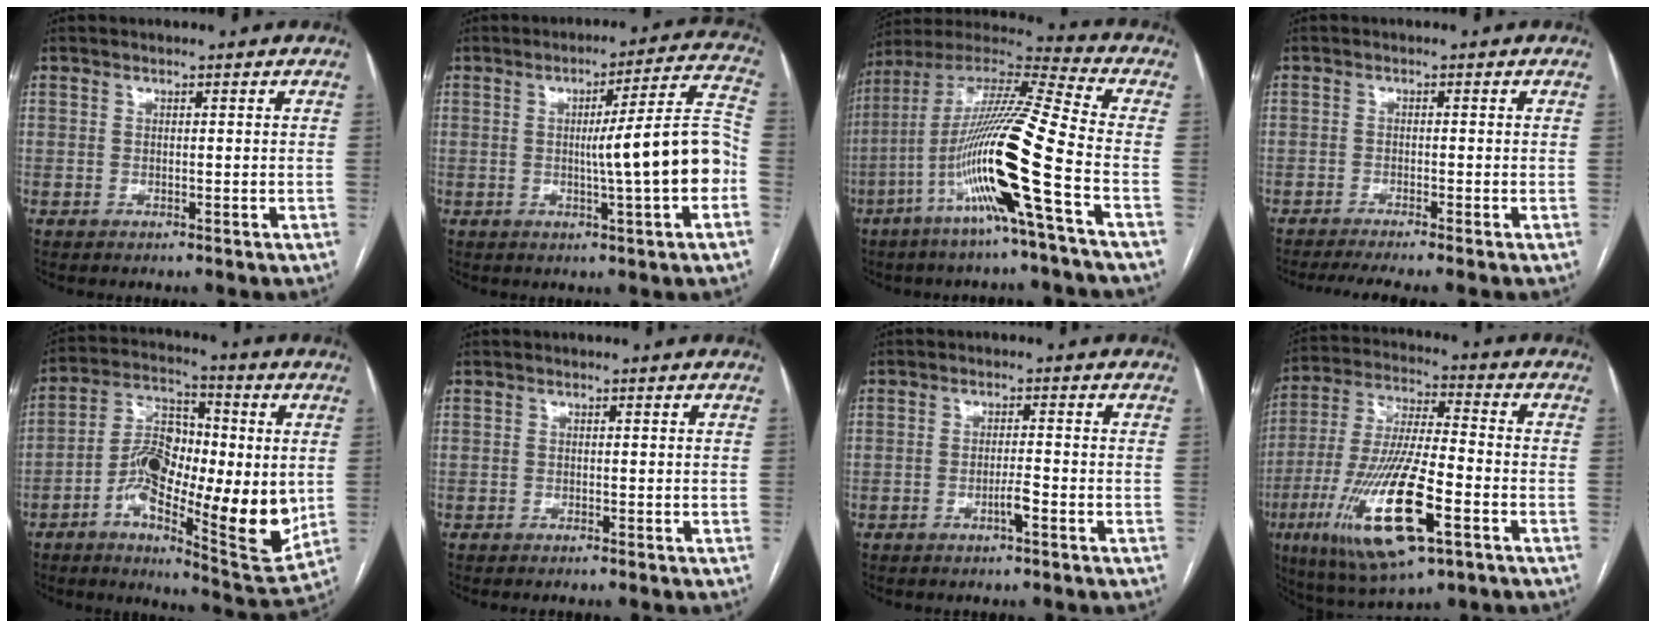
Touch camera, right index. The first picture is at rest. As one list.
[{"total": 13.2, "force": [-2.1, -0.6, 13.0], "torque": [-0.179, 0.016, -0.032]}, {"total": 18.4, "force": [-6.7, -1.4, 17.0], "torque": [-0.329, -0.006, -0.134]}, {"total": 5.1, "force": [-4.3, -0.7, 2.7], "torque": [-0.038, -0.010, -0.068]}, {"total": 18.8, "force": [-2.3, 6.9, 17.3], "torque": [-0.292, 0.008, -0.035]}, {"total": 0.6, "force": [-0.5, -0.2, 0.2], "torque": [-0.008, 0.000, -0.010]}, {"total": 2.3, "force": [-1.2, 0.0, 2.0], "torque": [-0.032, 0.002, -0.020]}, {"total": 19.0, "force": [-7.3, 4.0, 17.1], "torque": [-0.366, -0.026, -0.124]}]